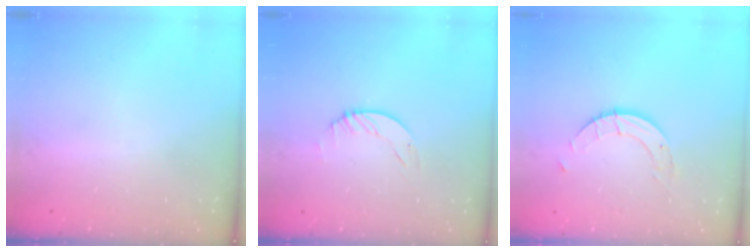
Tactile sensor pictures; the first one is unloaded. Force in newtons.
{"total": 1.2, "press": 1.2, "slide": 0.2}
{"total": 4.9, "press": 4.9, "slide": 0.3}